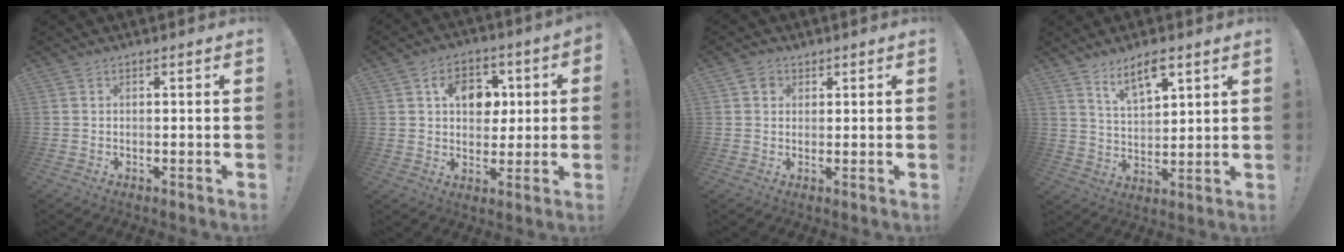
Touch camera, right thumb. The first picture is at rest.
{"total": 10.7, "force": [2.7, 8.3, 6.2], "torque": [-0.085, 0.001, 0.051]}
{"total": 2.8, "force": [1.6, 2.3, 0.5], "torque": [-0.001, -0.003, 0.028]}
{"total": 8.4, "force": [5.9, 3.0, 5.1], "torque": [-0.081, -0.031, 0.103]}